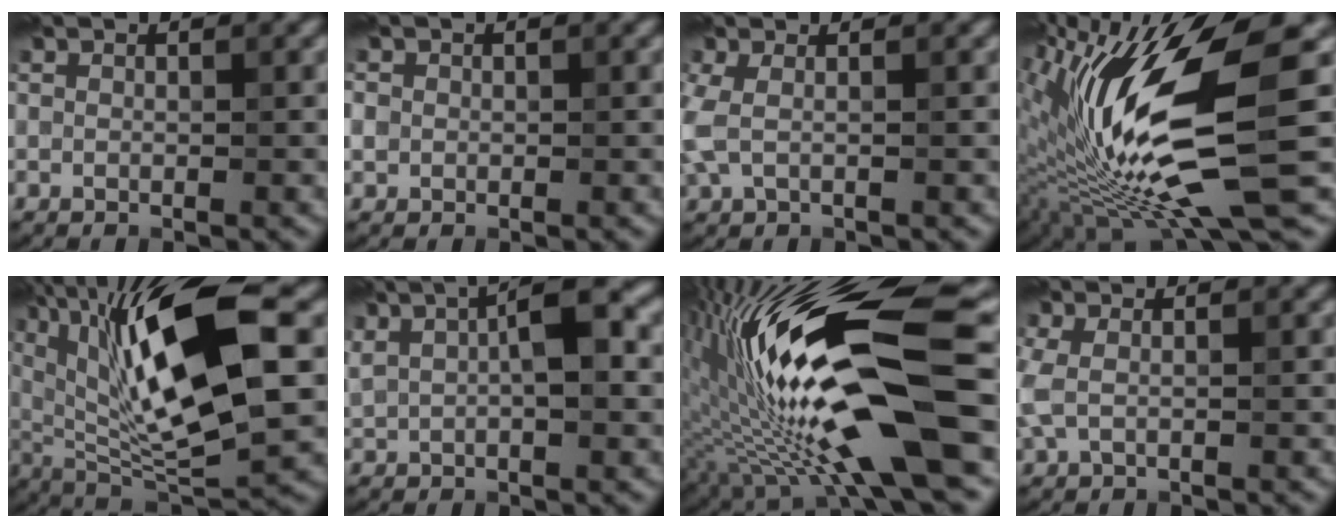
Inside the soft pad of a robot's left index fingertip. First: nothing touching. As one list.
[{"total": 1.2, "force": [0.0, 1.2, 0.3], "torque": [-0.001, -0.001, -0.003]}, {"total": 2.0, "force": [0.0, 0.8, 1.8], "torque": [-0.049, 0.003, -0.005]}, {"total": 15.1, "force": [0.1, 4.5, 14.4], "torque": [-0.285, -0.004, 0.008]}, {"total": 14.7, "force": [3.7, 4.7, 13.4], "torque": [-0.242, 0.003, 0.065]}, {"total": 6.5, "force": [1.8, 2.3, 5.9], "torque": [-0.101, 0.015, 0.028]}, {"total": 17.2, "force": [-1.4, 4.5, 16.6], "torque": [-0.298, 0.005, -0.027]}, {"total": 1.7, "force": [0.1, 0.7, 1.5], "torque": [-0.040, 0.005, -0.003]}]